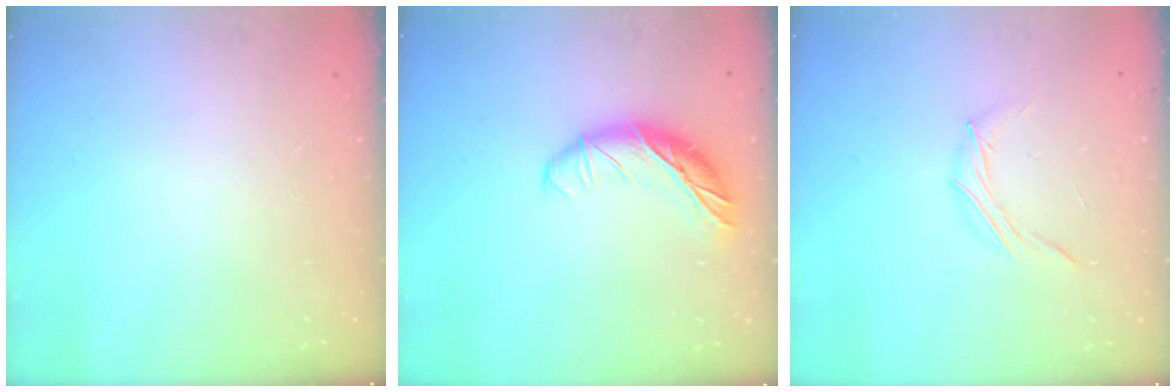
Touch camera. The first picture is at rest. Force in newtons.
{"total": 14.5, "press": 14.5, "slide": 0.6}
{"total": 4.9, "press": 4.8, "slide": 1.3}